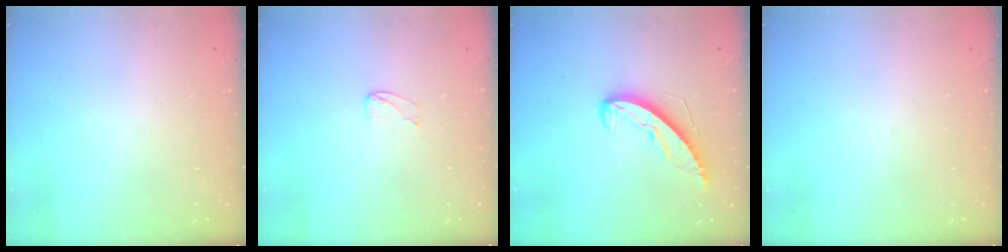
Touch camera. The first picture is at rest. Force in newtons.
{"total": 2.9, "press": 2.9, "slide": 0.2}
{"total": 8.4, "press": 8.4, "slide": 0.6}
{"total": 0.0}